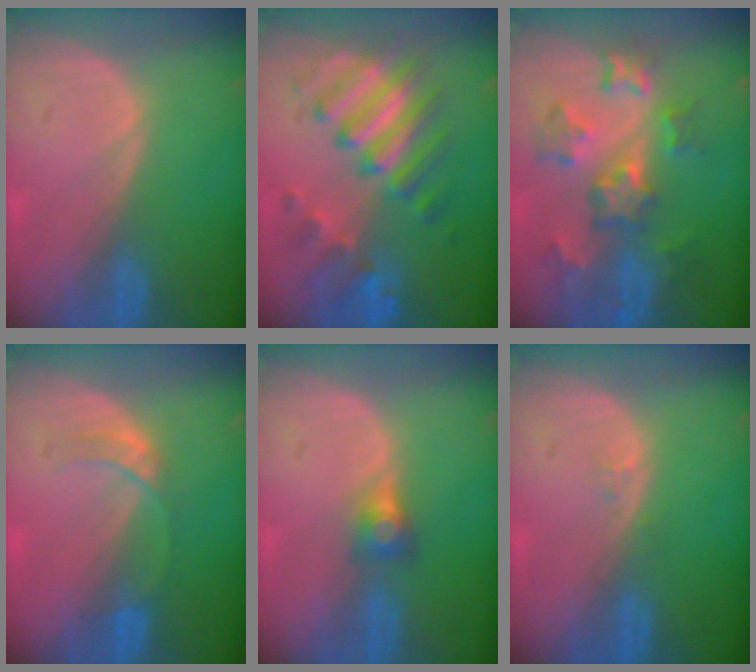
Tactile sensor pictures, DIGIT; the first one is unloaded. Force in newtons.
{"total": 9.0, "press": 9.0, "slide": 0.4}
{"total": 8.6, "press": 7.8, "slide": 3.8}
{"total": 3.0, "press": 3.0, "slide": 0.3}
{"total": 2.8, "press": 2.6, "slide": 1.0}
{"total": 0.6, "press": 0.6, "slide": 0.1}